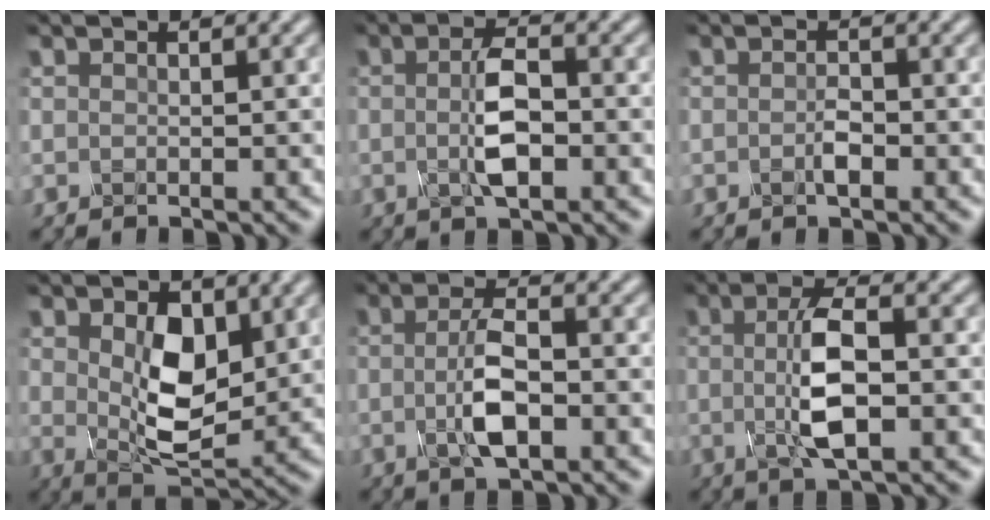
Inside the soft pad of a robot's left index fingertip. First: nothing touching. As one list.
[{"total": 3.1, "force": [-0.3, 0.8, 3.0], "torque": [-0.062, 0.005, -0.009]}, {"total": 0.9, "force": [-0.4, 0.2, 0.8], "torque": [-0.020, 0.004, -0.011]}, {"total": 5.9, "force": [1.0, 3.2, 4.8], "torque": [-0.092, -0.003, 0.022]}, {"total": 3.4, "force": [-0.6, 1.0, 3.2], "torque": [-0.068, 0.004, -0.015]}, {"total": 4.6, "force": [0.0, 1.2, 4.4], "torque": [-0.090, 0.004, -0.004]}]